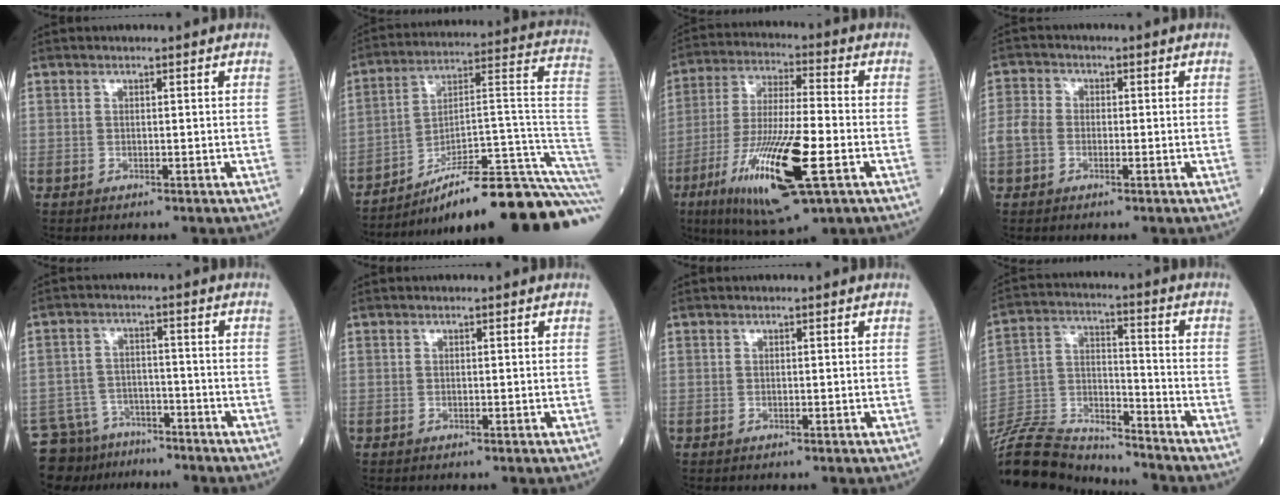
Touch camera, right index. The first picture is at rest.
{"total": 24.7, "force": [-19.6, 0.3, 15.0], "torque": [-0.116, 0.036, -0.293]}
{"total": 18.2, "force": [-6.9, 2.7, 16.7], "torque": [-0.341, -0.036, -0.120]}
{"total": 4.1, "force": [-0.7, 3.3, 2.4], "torque": [-0.067, 0.016, -0.020]}
{"total": 9.8, "force": [-8.4, 4.9, 1.1], "torque": [-0.030, 0.018, -0.131]}
{"total": 0.0}
{"total": 0.0}
{"total": 19.9, "force": [-18.9, 3.7, 5.1], "torque": [-0.138, 0.009, -0.320]}